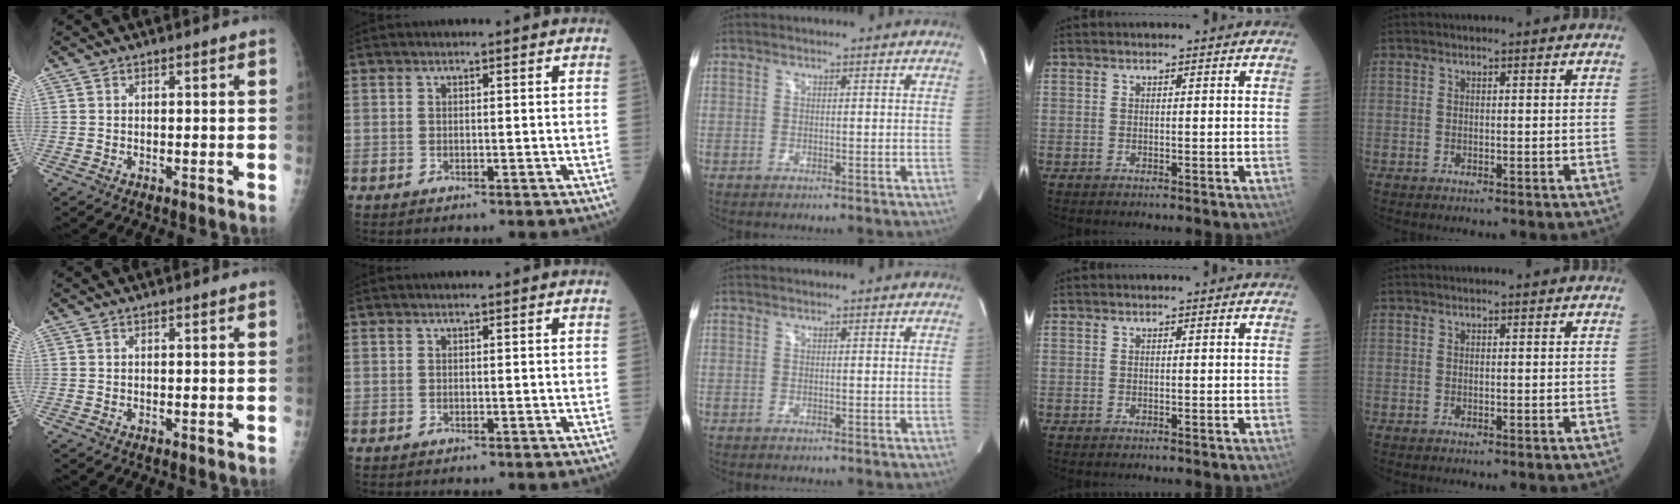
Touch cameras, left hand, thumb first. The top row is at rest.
{}